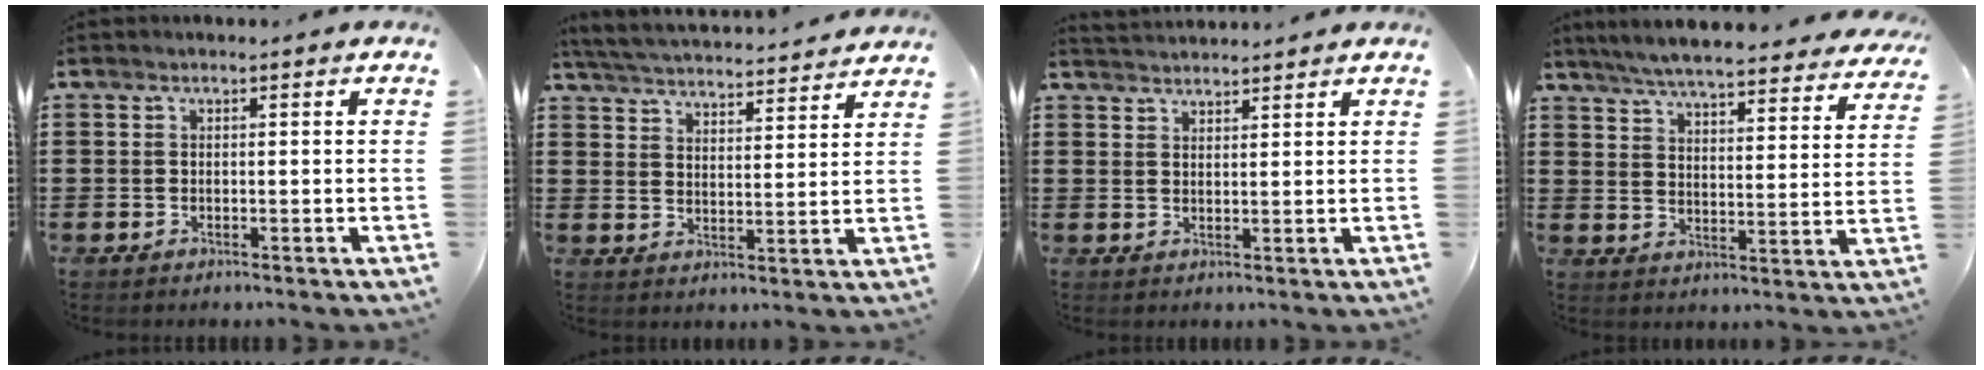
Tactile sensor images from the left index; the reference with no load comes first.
{"total": 4.8, "force": [4.8, -0.3, 0.5], "torque": [-0.033, -0.034, 0.081]}
{"total": 2.3, "force": [2.3, 0.0, -0.1], "torque": [-0.004, -0.003, 0.045]}
{"total": 6.3, "force": [6.0, -0.2, 2.0], "torque": [-0.065, -0.038, 0.103]}